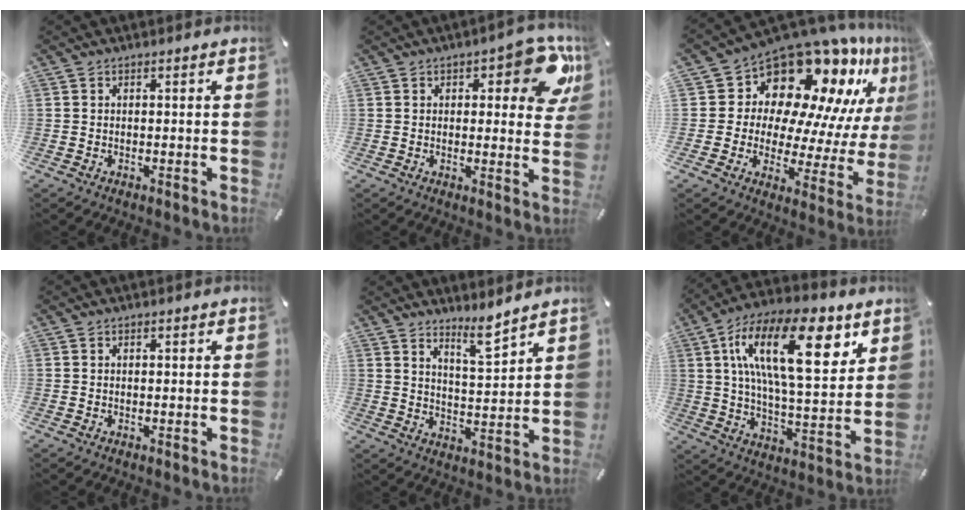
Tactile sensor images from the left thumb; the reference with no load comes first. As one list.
[{"total": 11.7, "force": [5.2, 5.3, 9.1], "torque": [-0.096, -0.026, 0.082]}, {"total": 16.8, "force": [13.4, 8.1, 6.1], "torque": [-0.085, -0.148, 0.221]}, {"total": 0.0}, {"total": 7.5, "force": [6.6, 1.0, 3.5], "torque": [-0.055, -0.052, 0.112]}, {"total": 23.0, "force": [9.4, 9.6, 18.7], "torque": [-0.333, -0.029, 0.142]}]